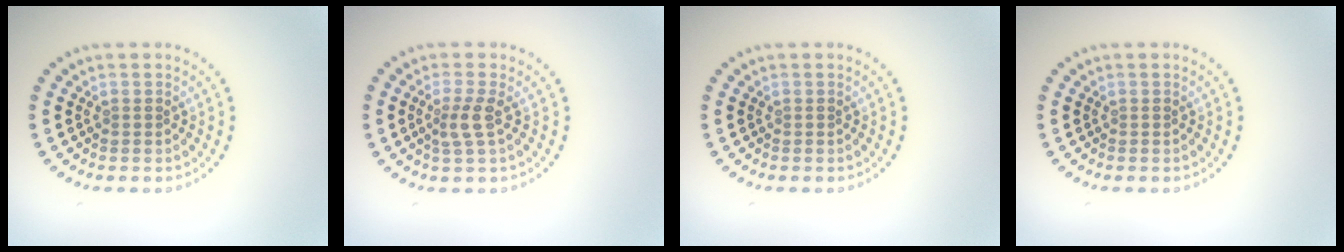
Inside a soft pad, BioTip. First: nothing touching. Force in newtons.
{"total": 2.1, "press": 1.6, "slide": 1.3}
{"total": 0.0}
{"total": 0.0}